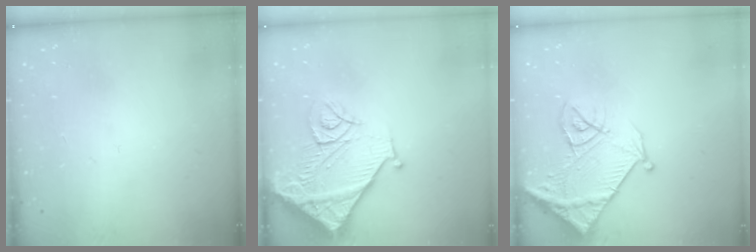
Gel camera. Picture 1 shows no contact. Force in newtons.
{"total": 15.3, "press": 15.2, "slide": 1.9}
{"total": 13.7, "press": 13.6, "slide": 1.6}